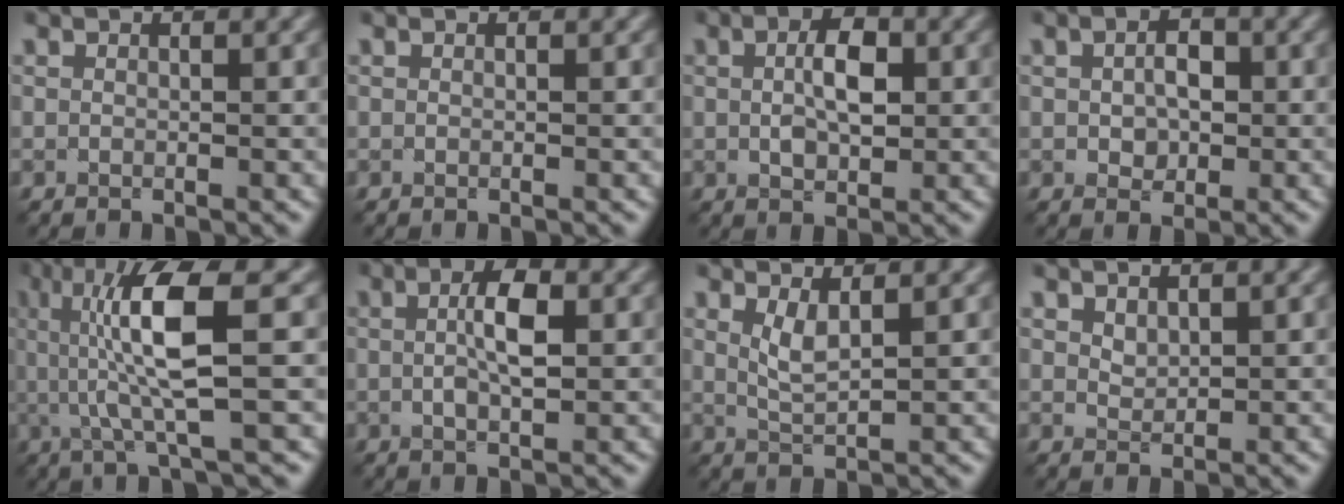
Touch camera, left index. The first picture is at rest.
{"total": 0.0}
{"total": 3.8, "force": [0.4, 2.1, 3.2], "torque": [-0.063, 0.003, 0.006]}
{"total": 2.9, "force": [0.1, 2.0, 2.1], "torque": [-0.038, 0.002, 0.001]}
{"total": 7.9, "force": [1.0, 1.6, 7.7], "torque": [-0.140, -0.001, 0.022]}
{"total": 3.7, "force": [0.4, 1.4, 3.4], "torque": [-0.066, 0.004, 0.004]}
{"total": 2.0, "force": [1.0, 0.5, 1.6], "torque": [-0.034, -0.007, 0.024]}
{"total": 1.0, "force": [0.8, 0.5, 0.4], "torque": [-0.010, -0.001, 0.020]}